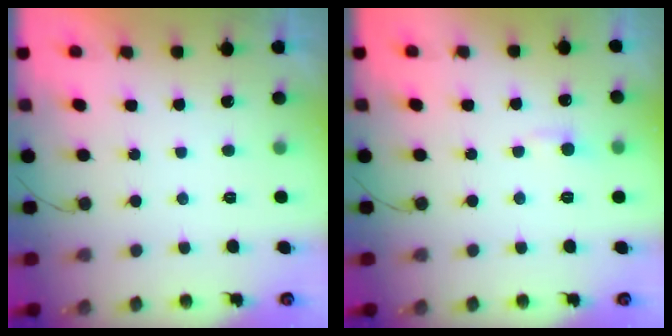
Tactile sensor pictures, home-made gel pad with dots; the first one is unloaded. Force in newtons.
{"total": 3.8, "press": 3.7, "slide": 0.5}